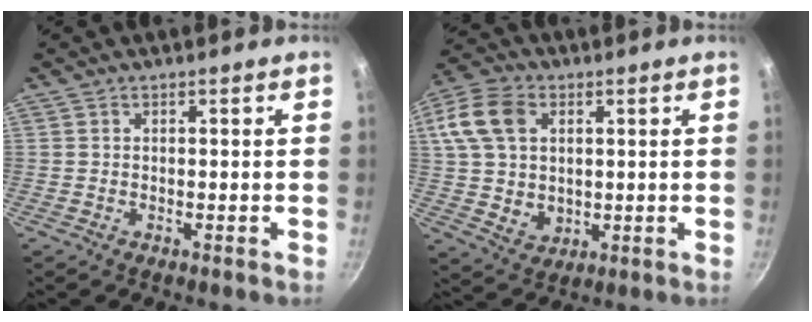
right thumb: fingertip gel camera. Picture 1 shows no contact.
{"total": 15.2, "force": [3.5, 11.4, 9.4], "torque": [-0.177, 0.004, 0.065]}